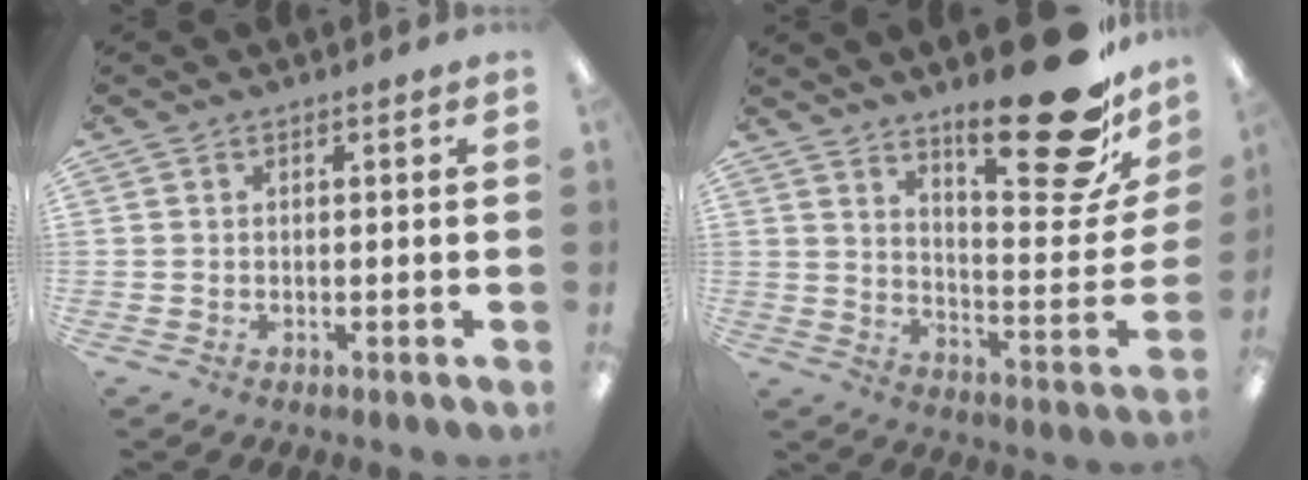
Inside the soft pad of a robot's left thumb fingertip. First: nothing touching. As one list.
[{"total": 24.8, "force": [17.3, 7.0, 16.2], "torque": [-0.210, -0.129, 0.276]}]